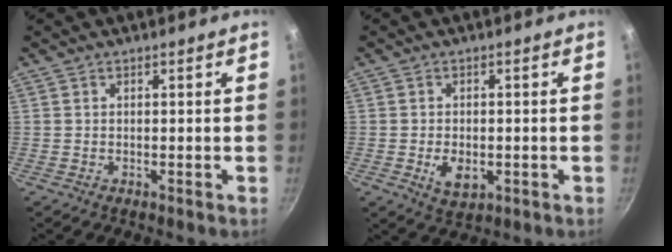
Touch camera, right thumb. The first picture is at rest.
{"total": 5.3, "force": [-1.2, 3.3, 3.9], "torque": [-0.060, -0.001, -0.013]}